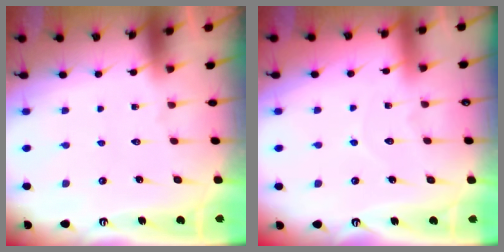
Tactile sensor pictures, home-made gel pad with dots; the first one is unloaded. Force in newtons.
{"total": 2.8, "press": 2.8, "slide": 0.3}